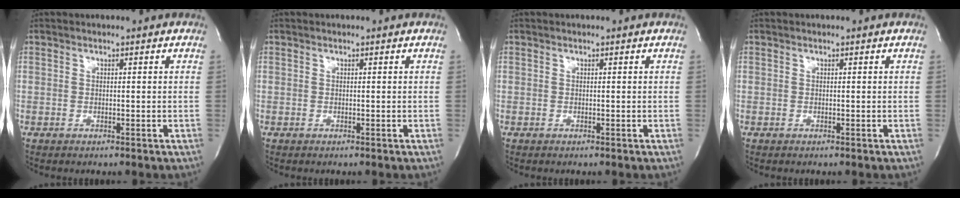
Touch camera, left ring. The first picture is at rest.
{"total": 0.0}
{"total": 0.0}
{"total": 0.0}